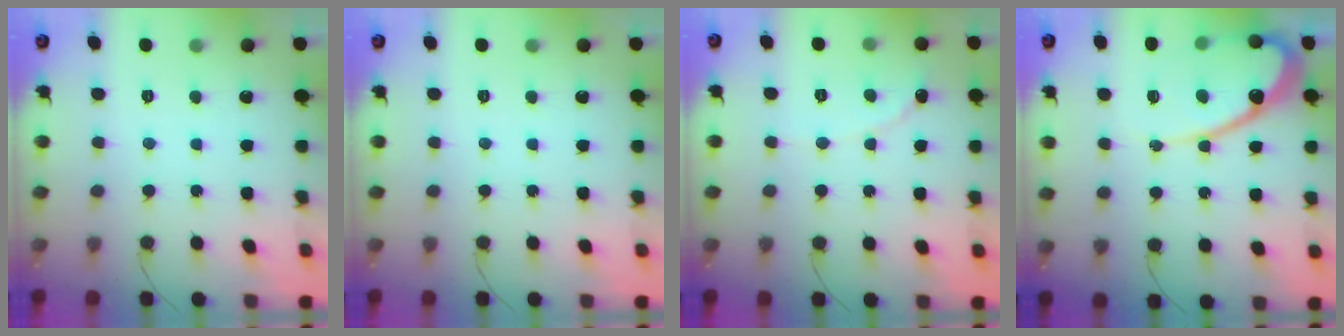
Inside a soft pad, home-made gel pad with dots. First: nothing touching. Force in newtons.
{"total": 0.0}
{"total": 1.0, "press": 1.0, "slide": 0.1}
{"total": 13.7, "press": 13.6, "slide": 1.8}